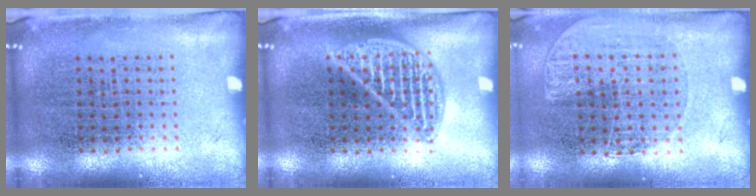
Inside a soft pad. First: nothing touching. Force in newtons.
{"total": 1.9, "press": 1.9, "slide": 0.3}
{"total": 1.1, "press": 1.0, "slide": 0.5}